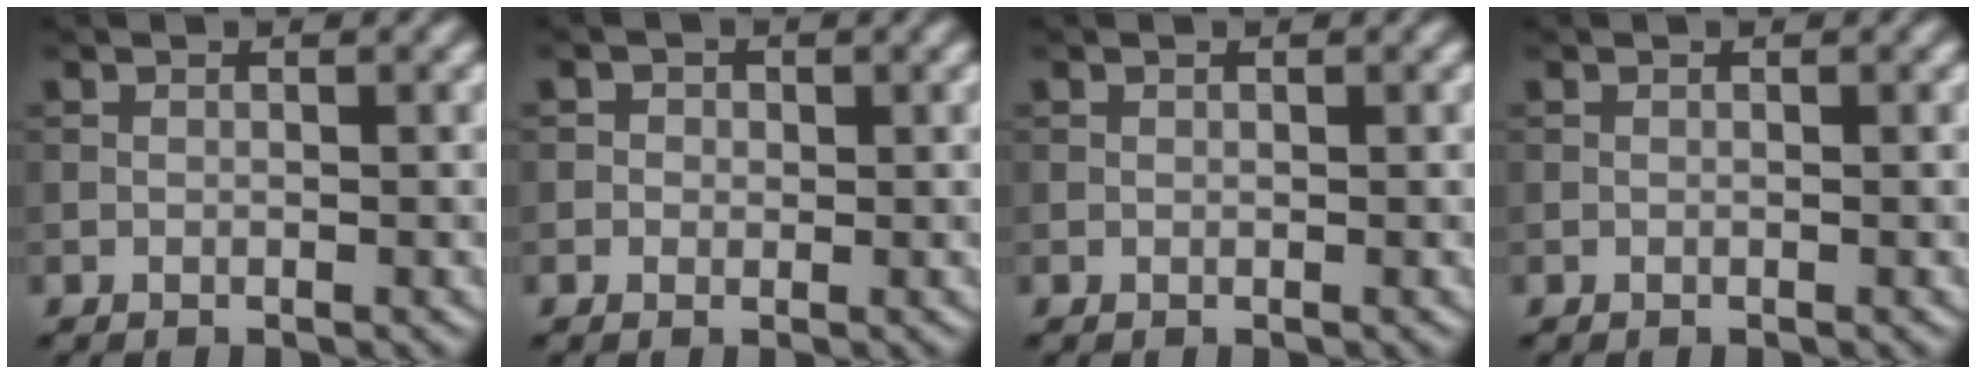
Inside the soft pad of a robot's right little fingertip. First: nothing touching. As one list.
[{"total": 1.4, "force": [0.3, 1.3, 0.4], "torque": [0.001, 0.000, 0.000]}, {"total": 0.0}, {"total": 0.0}]